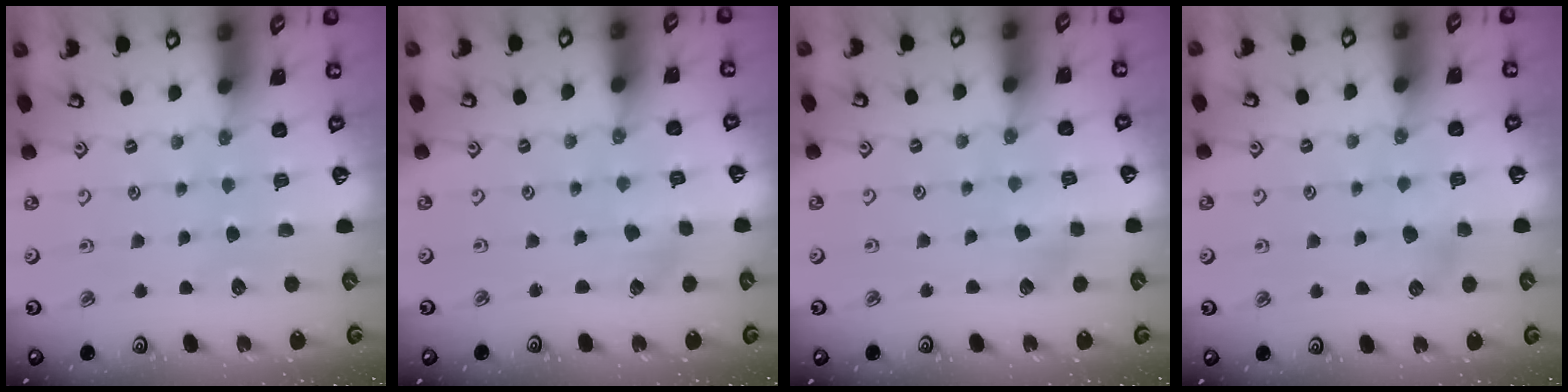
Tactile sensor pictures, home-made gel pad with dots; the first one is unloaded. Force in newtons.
{"total": 0.8, "press": 0.8, "slide": 0.1}
{"total": 4.1, "press": 4.1, "slide": 0.6}
{"total": 4.2, "press": 4.1, "slide": 0.7}